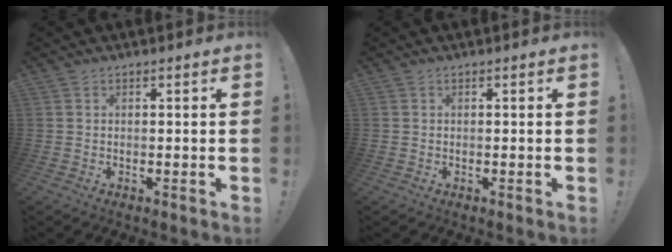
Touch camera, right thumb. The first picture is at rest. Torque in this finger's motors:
{"motor_torque": [-0.08, 0.11, -0.11, 0.17, 0.11]}